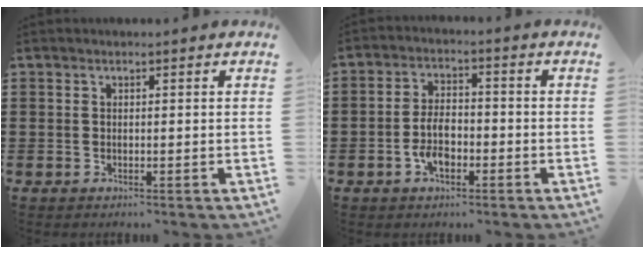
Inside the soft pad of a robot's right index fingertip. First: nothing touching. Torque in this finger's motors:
{"motor_torque": [1.18, 0.95, 0.27, 0.12]}